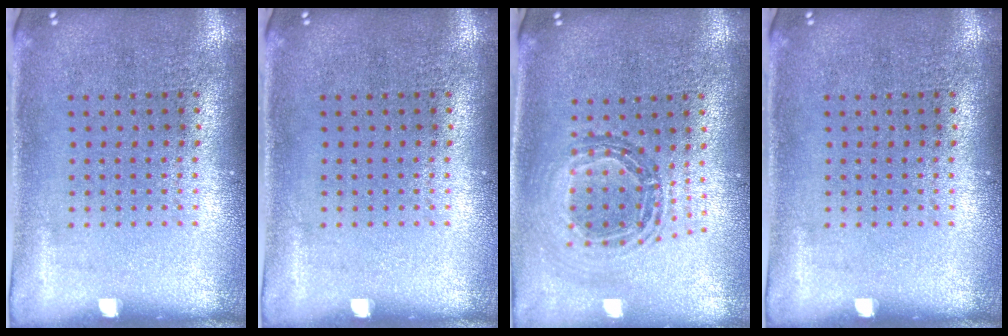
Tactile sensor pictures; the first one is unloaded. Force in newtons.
{"total": 0.0}
{"total": 0.9, "press": 0.9, "slide": 0.1}
{"total": 0.0}